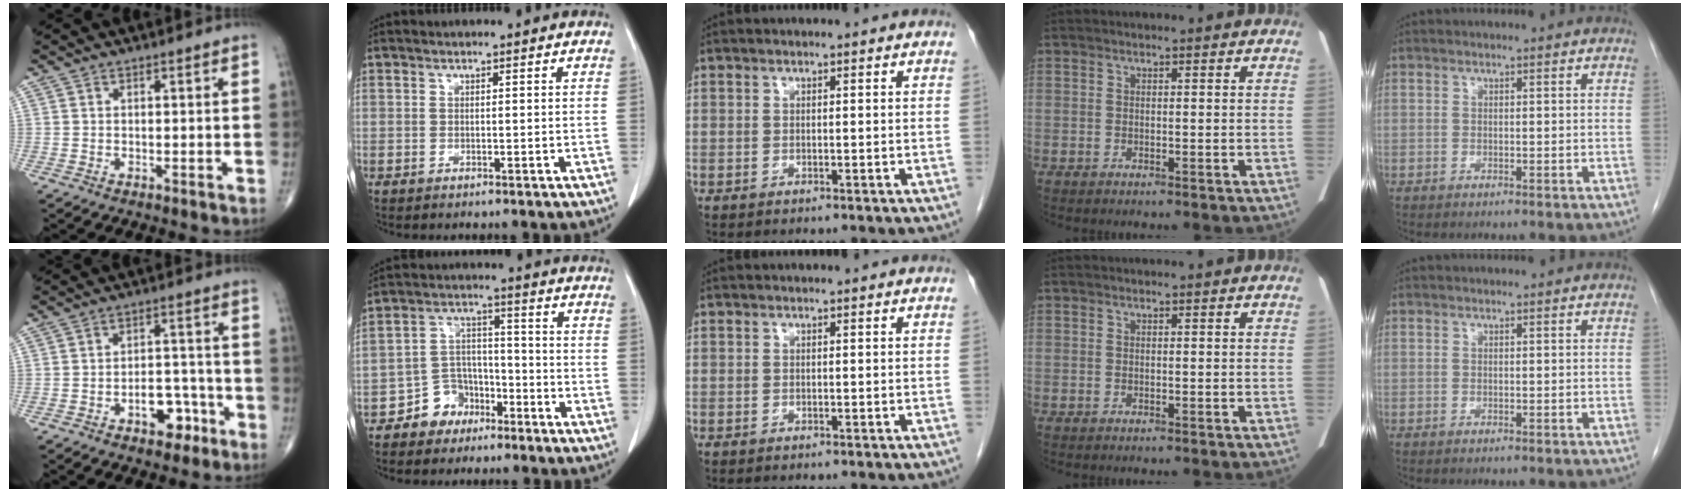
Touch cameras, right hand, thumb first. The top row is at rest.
{"thumb": {"total": 7.5, "force": [-3.9, 4.4, 4.7], "torque": [-0.041, 0.040, -0.055]}, "index": {"total": 6.4, "force": [-4.3, 4.5, 1.3], "torque": [-0.022, 0.019, -0.075]}}